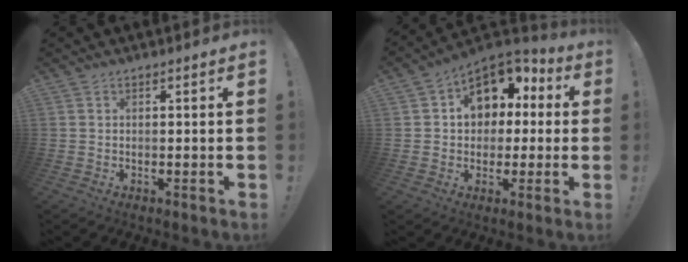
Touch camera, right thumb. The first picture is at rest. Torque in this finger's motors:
{"motor_torque": [1.60, 2.74, 0.65, -0.51, 0.21]}